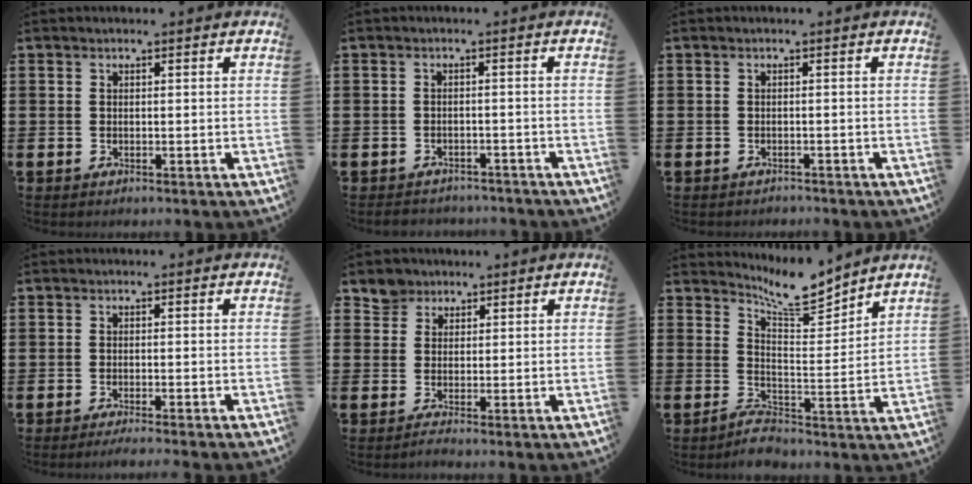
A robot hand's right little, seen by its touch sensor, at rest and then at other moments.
{"total": 1.4, "force": [-1.4, 0.2, -0.2], "torque": [-0.003, 0.003, -0.031]}
{"total": 0.6, "force": [-0.6, 0.1, -0.1], "torque": [-0.001, -0.002, -0.013]}
{"total": 1.0, "force": [-0.8, -0.1, 0.6], "torque": [-0.009, -0.002, -0.015]}
{"total": 2.9, "force": [2.1, 2.0, 0.1], "torque": [0.000, -0.007, 0.034]}
{"total": 6.6, "force": [5.1, 2.6, 3.2], "torque": [-0.061, -0.040, 0.086]}